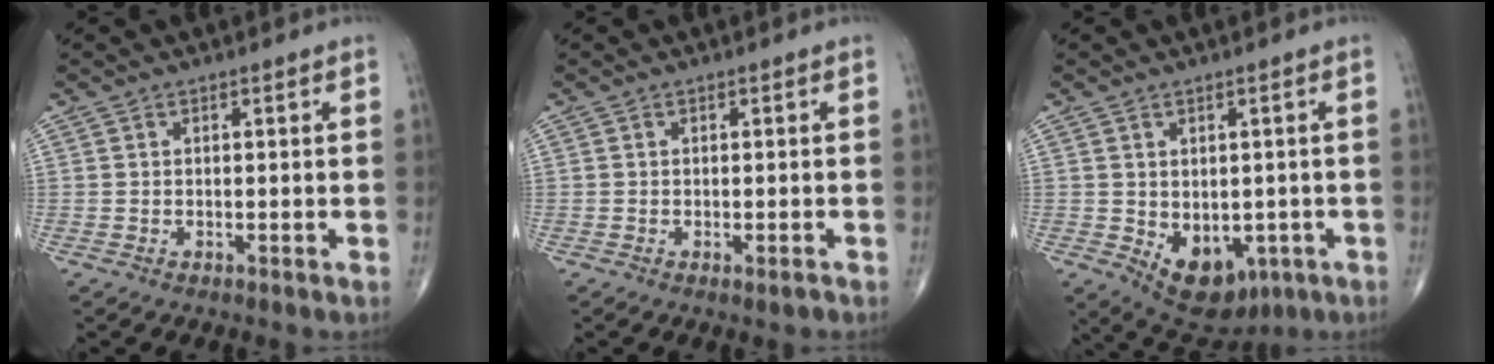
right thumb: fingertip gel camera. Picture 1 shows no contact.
{"total": 1.1, "force": [-0.6, 0.3, 0.9], "torque": [-0.012, -0.003, -0.006]}
{"total": 10.3, "force": [-3.1, 6.8, 7.0], "torque": [-0.075, -0.004, -0.025]}